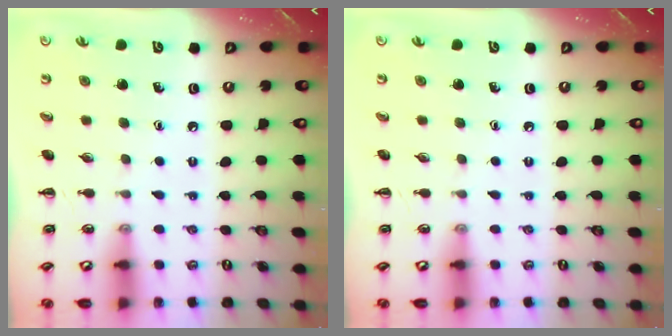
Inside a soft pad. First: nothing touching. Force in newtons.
{"total": 0.0}